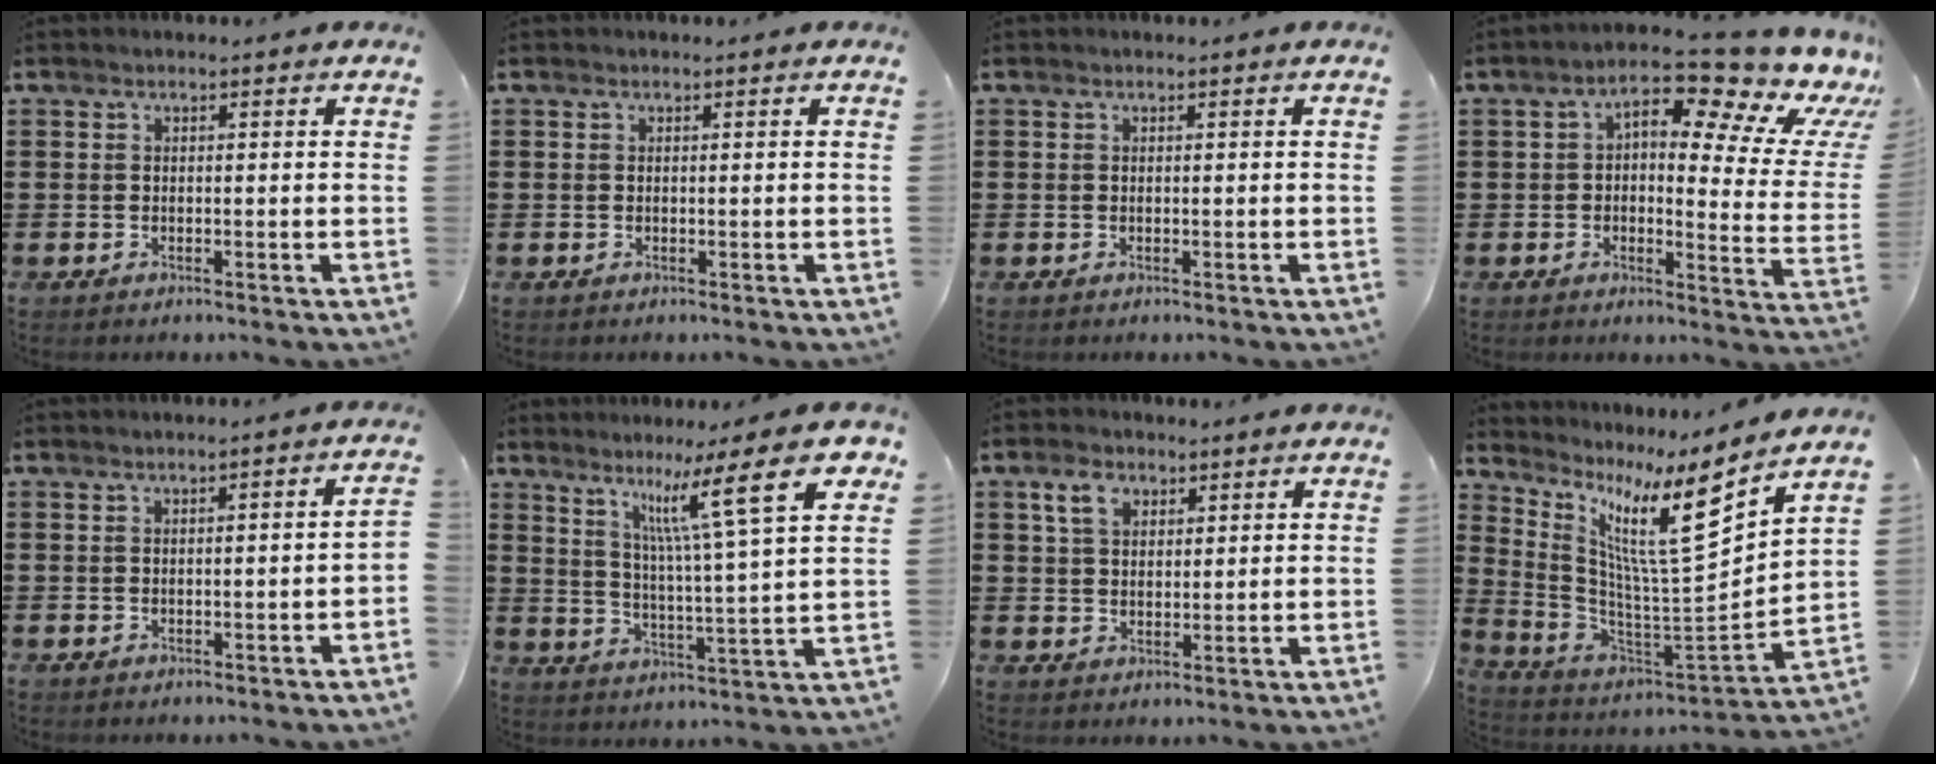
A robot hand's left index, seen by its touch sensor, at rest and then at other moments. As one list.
[{"total": 0.0}, {"total": 0.0}, {"total": 9.6, "force": [5.8, 2.6, 7.2], "torque": [-0.108, -0.057, 0.089]}, {"total": 1.2, "force": [-0.7, 0.0, 1.0], "torque": [-0.016, -0.002, -0.015]}, {"total": 13.8, "force": [8.2, 0.9, 11.1], "torque": [-0.199, -0.036, 0.122]}, {"total": 4.1, "force": [2.3, 2.6, 2.2], "torque": [-0.046, 0.007, 0.040]}, {"total": 13.2, "force": [6.5, 2.4, 11.3], "torque": [-0.213, -0.043, 0.095]}]